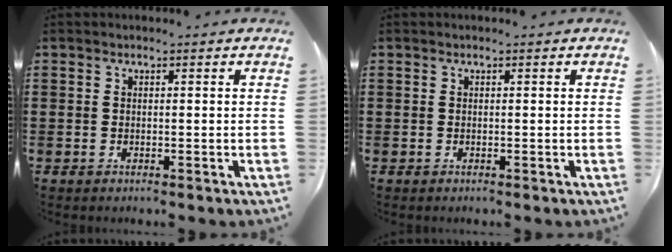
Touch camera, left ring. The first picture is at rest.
{"total": 0.0}